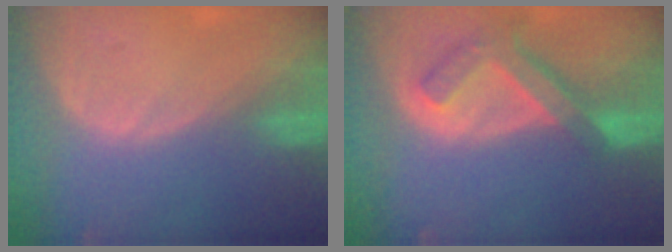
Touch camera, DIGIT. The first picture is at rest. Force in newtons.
{"total": 7.6, "press": 6.6, "slide": 3.7}